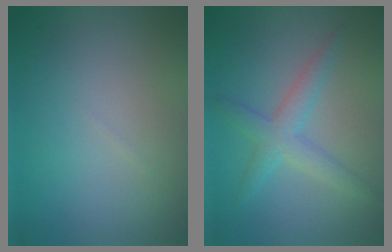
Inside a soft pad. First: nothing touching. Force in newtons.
{"total": 2.9, "press": 2.9, "slide": 0.1}